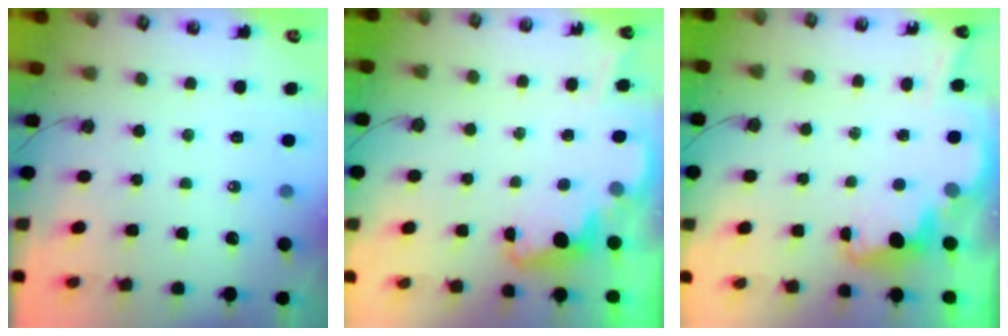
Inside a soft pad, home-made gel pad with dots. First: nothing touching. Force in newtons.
{"total": 2.0, "press": 2.0, "slide": 0.6}
{"total": 3.5, "press": 3.4, "slide": 0.7}